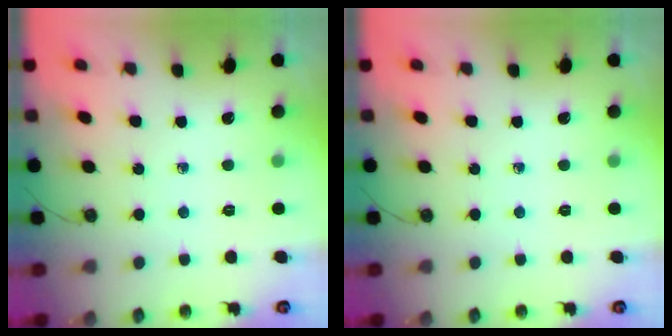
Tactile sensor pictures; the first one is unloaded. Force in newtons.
{"total": 0.0}